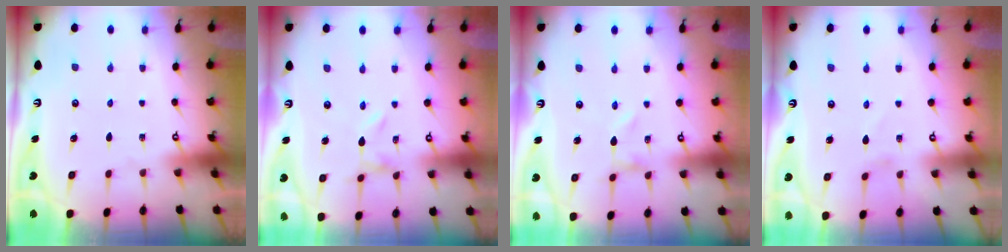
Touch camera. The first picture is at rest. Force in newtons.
{"total": 0.0}
{"total": 0.0}
{"total": 1.3, "press": 1.3, "slide": 0.1}